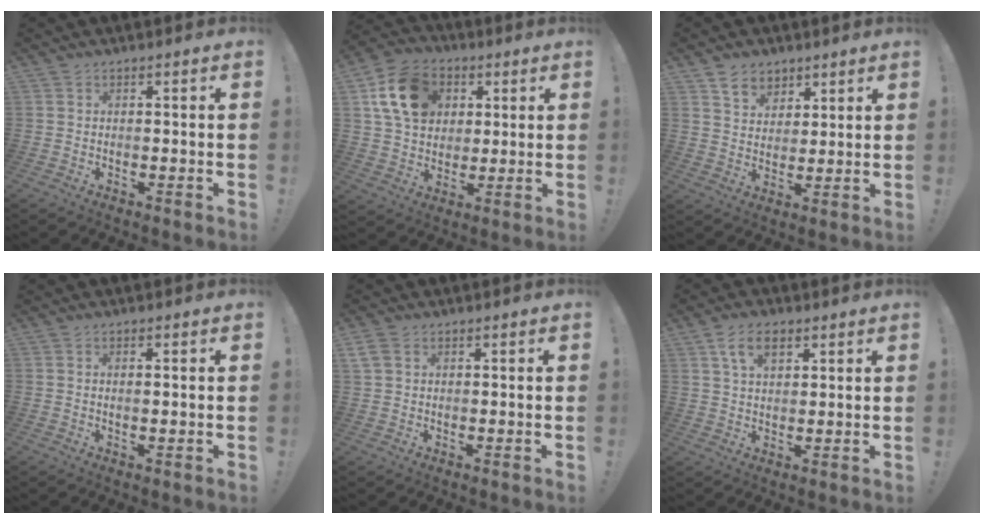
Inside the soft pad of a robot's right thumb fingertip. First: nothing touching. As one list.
[{"total": 16.3, "force": [5.3, 12.6, 9.0], "torque": [-0.145, -0.006, 0.109]}, {"total": 8.0, "force": [5.3, 5.9, 1.4], "torque": [-0.023, -0.036, 0.104]}, {"total": 1.1, "force": [0.4, 0.1, 1.0], "torque": [-0.008, -0.005, 0.004]}, {"total": 3.6, "force": [1.7, 2.4, 2.0], "torque": [-0.039, 0.004, 0.035]}, {"total": 9.6, "force": [6.1, 5.9, 4.5], "torque": [-0.076, -0.022, 0.116]}]